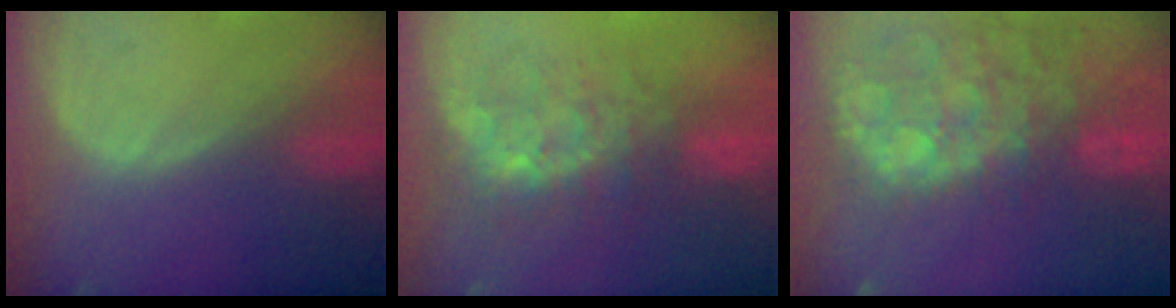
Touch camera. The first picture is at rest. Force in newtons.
{"total": 8.1, "press": 7.5, "slide": 3.1}
{"total": 14.0, "press": 11.6, "slide": 7.9}